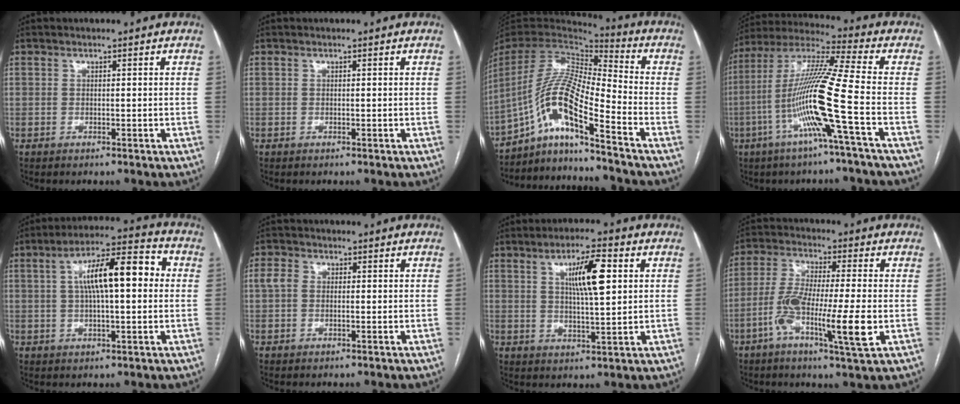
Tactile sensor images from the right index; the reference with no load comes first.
{"total": 0.0}
{"total": 13.7, "force": [-8.7, 0.2, 10.6], "torque": [-0.217, 0.008, -0.161]}
{"total": 15.2, "force": [-4.9, -1.8, 14.3], "torque": [-0.285, -0.003, -0.103]}
{"total": 12.7, "force": [2.0, 3.1, 12.1], "torque": [-0.205, 0.040, 0.027]}
{"total": 2.9, "force": [0.1, 2.2, 1.9], "torque": [-0.055, 0.015, -0.001]}
{"total": 8.6, "force": [2.7, 1.4, 8.0], "torque": [-0.139, 0.007, 0.046]}
{"total": 12.3, "force": [-3.6, 0.7, 11.7], "torque": [-0.226, -0.009, -0.070]}